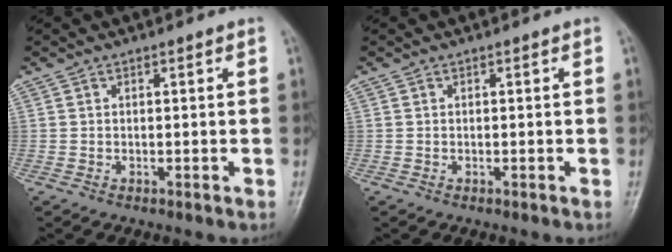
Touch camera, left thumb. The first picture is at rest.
{"total": 0.0}